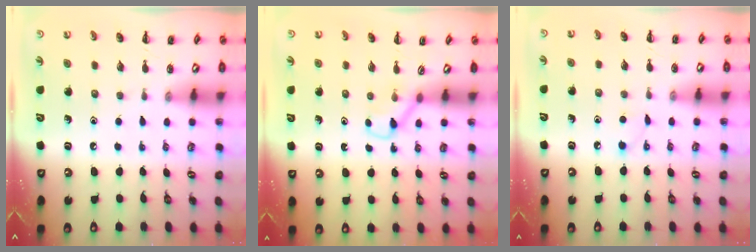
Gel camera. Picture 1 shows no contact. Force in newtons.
{"total": 3.1, "press": 2.9, "slide": 1.1}
{"total": 2.2, "press": 2.0, "slide": 0.8}